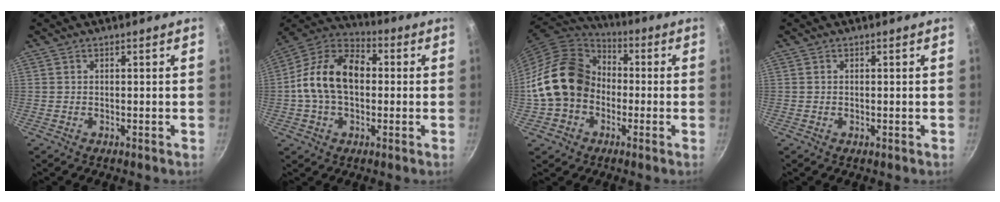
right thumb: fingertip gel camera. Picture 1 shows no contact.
{"total": 15.9, "force": [0.3, 10.6, 11.8], "torque": [-0.178, 0.037, -0.016]}
{"total": 17.0, "force": [-1.9, 13.9, 9.5], "torque": [-0.140, 0.048, -0.041]}
{"total": 0.0}